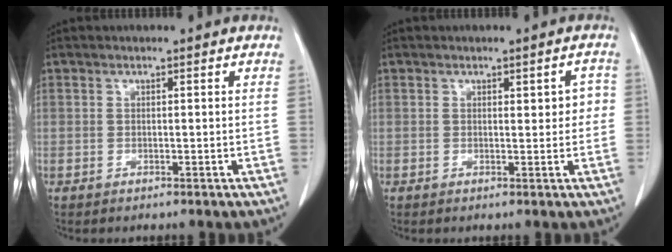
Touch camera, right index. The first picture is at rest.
{"total": 2.9, "force": [0.5, 1.3, 2.5], "torque": [-0.024, 0.009, 0.008]}